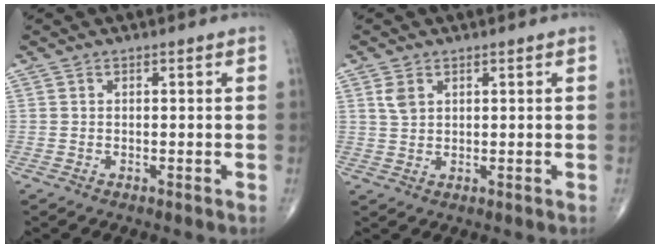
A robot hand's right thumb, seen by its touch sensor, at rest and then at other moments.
{"total": 2.6, "force": [1.2, 1.7, 1.6], "torque": [-0.027, -0.002, 0.030]}